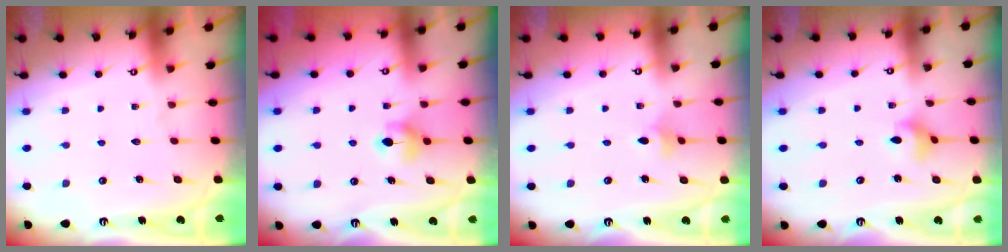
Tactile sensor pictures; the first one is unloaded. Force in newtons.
{"total": 5.9, "press": 5.9, "slide": 0.8}
{"total": 3.1, "press": 3.1, "slide": 0.6}
{"total": 3.3, "press": 3.3, "slide": 0.5}